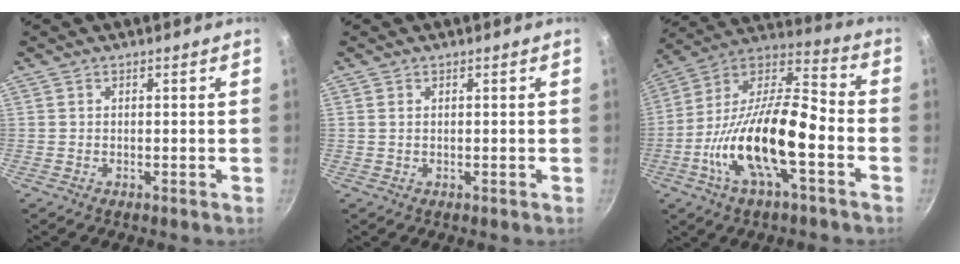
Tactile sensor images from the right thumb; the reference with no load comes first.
{"total": 0.5, "force": [0.3, 0.3, 0.3], "torque": [-0.007, 0.000, 0.005]}
{"total": 21.3, "force": [-6.3, 8.0, 18.7], "torque": [-0.338, 0.041, -0.132]}